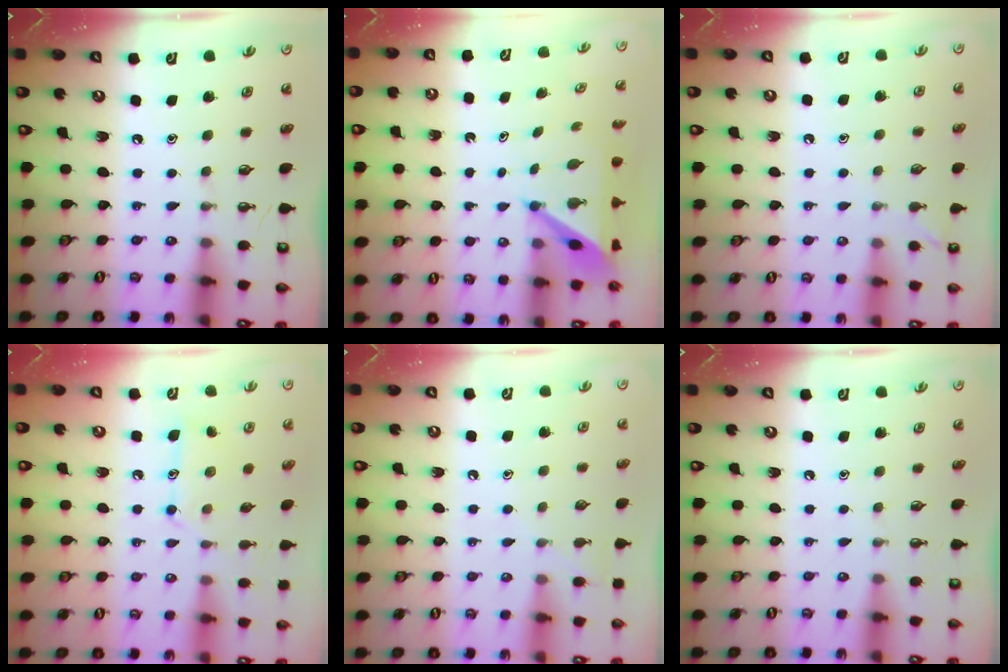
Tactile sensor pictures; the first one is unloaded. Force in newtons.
{"total": 5.3, "press": 5.3, "slide": 0.1}
{"total": 3.0, "press": 3.0, "slide": 0.3}
{"total": 10.4, "press": 10.4, "slide": 0.2}
{"total": 5.2, "press": 5.2, "slide": 0.5}
{"total": 0.0}